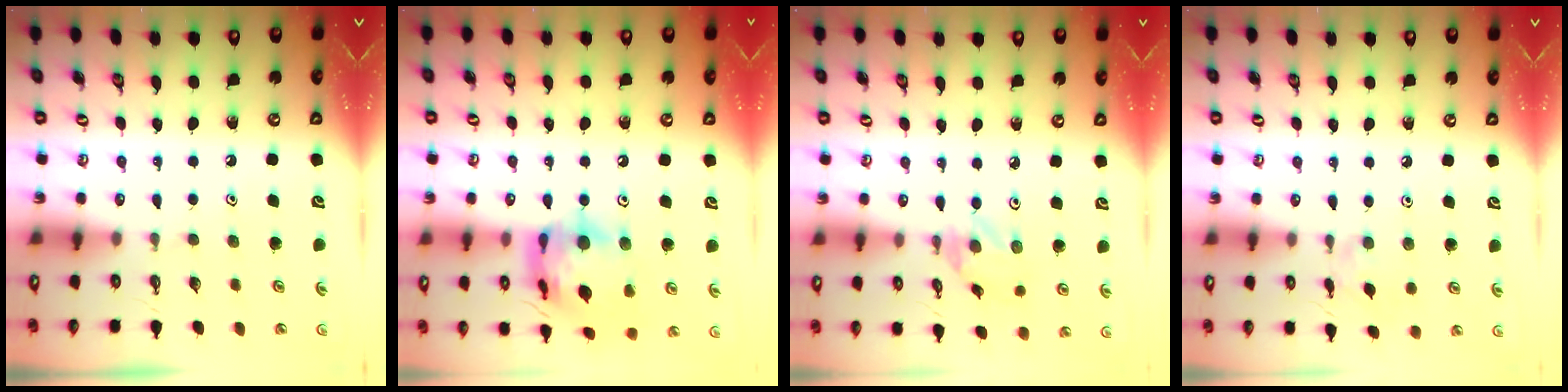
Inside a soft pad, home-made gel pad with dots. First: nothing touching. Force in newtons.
{"total": 16.6, "press": 16.6, "slide": 1.5}
{"total": 1.3, "press": 1.3, "slide": 0.1}
{"total": 1.9, "press": 1.9, "slide": 0.5}